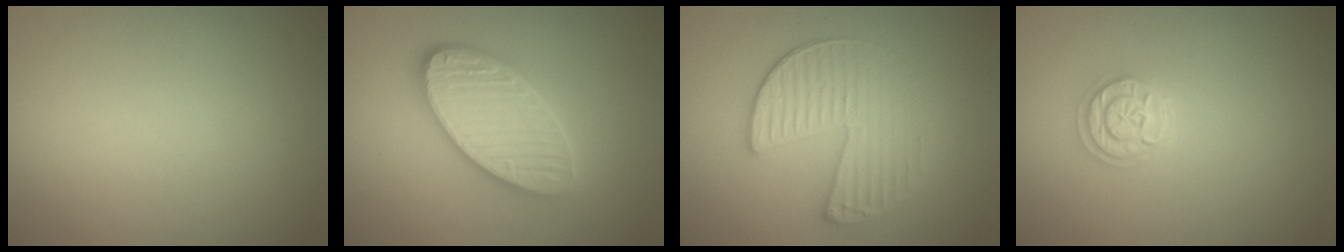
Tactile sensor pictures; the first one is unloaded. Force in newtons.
{"total": 5.8, "press": 5.8, "slide": 0.6}
{"total": 3.7, "press": 3.5, "slide": 1.3}
{"total": 2.1, "press": 2.1, "slide": 0.5}